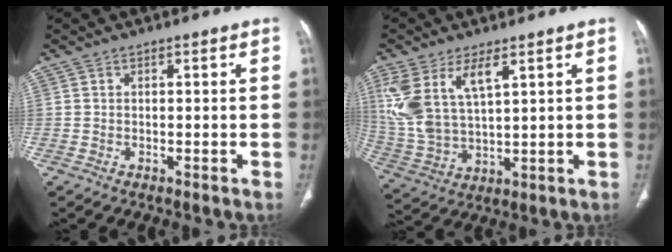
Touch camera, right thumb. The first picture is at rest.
{"total": 13.0, "force": [5.7, 6.0, 9.9], "torque": [-0.220, -0.015, 0.130]}